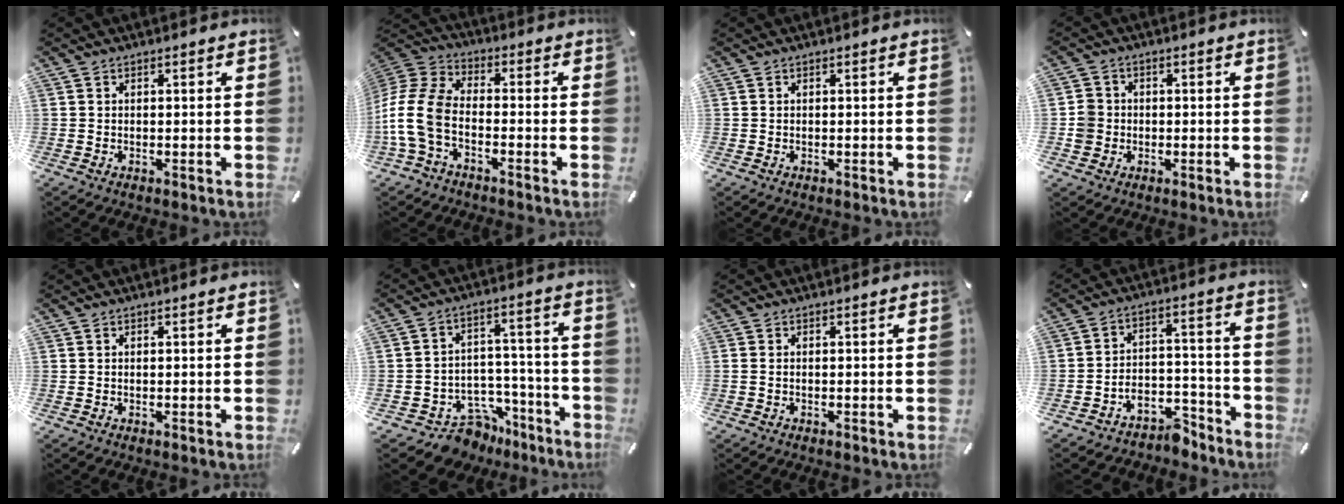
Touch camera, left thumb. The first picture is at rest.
{"total": 11.6, "force": [-4.6, 7.2, 7.9], "torque": [-0.187, 0.012, -0.090]}
{"total": 0.0}
{"total": 4.5, "force": [-0.7, 4.3, 1.0], "torque": [-0.014, 0.007, -0.012]}
{"total": 0.0}
{"total": 9.6, "force": [-6.2, 7.1, 2.2], "torque": [-0.035, 0.031, -0.098]}
{"total": 0.7, "force": [-0.2, 0.2, 0.6], "torque": [-0.013, -0.001, -0.005]}
{"total": 6.6, "force": [-4.2, 4.7, 1.8], "torque": [-0.021, 0.024, -0.074]}